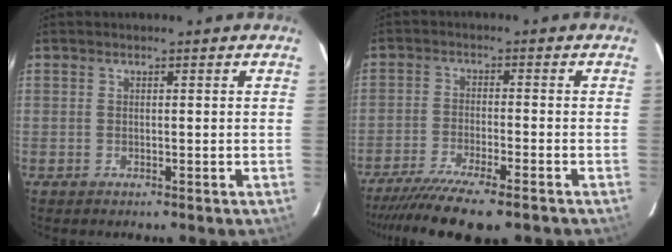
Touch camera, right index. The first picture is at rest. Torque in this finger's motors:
{"motor_torque": [1.04, -1.10, 0.66, 0.17]}